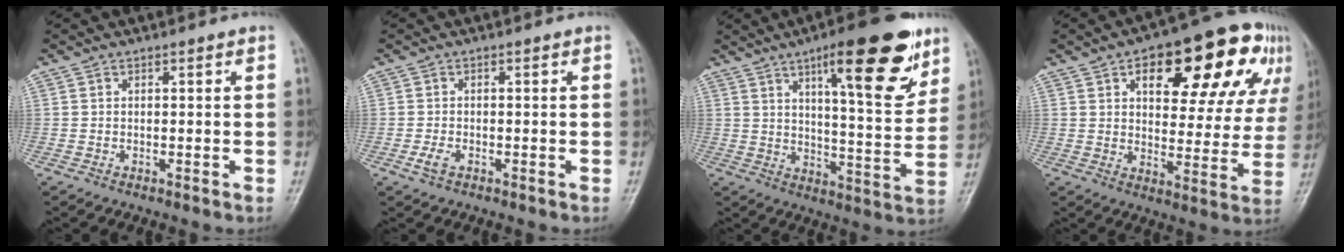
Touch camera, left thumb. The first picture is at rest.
{"total": 2.0, "force": [-1.0, 1.1, 1.4], "torque": [-0.034, 0.001, -0.021]}
{"total": 18.5, "force": [10.3, 5.1, 14.5], "torque": [-0.176, -0.048, 0.152]}
{"total": 22.4, "force": [10.2, 10.3, 17.0], "torque": [-0.181, 0.003, 0.141]}